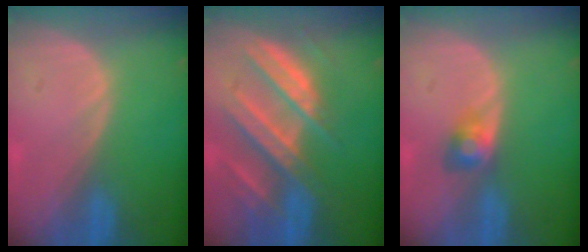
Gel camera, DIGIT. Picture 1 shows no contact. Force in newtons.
{"total": 10.1, "press": 9.0, "slide": 4.7}
{"total": 2.7, "press": 2.7, "slide": 0.1}